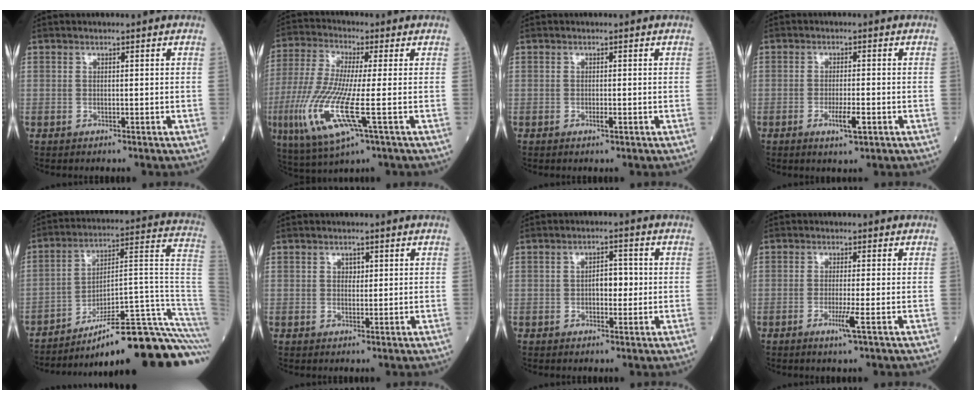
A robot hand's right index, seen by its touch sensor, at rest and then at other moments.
{"total": 14.1, "force": [-3.8, 1.7, 13.5], "torque": [-0.301, -0.028, -0.073]}
{"total": 0.9, "force": [-0.3, 0.1, 0.8], "torque": [-0.013, -0.001, -0.005]}
{"total": 3.7, "force": [-1.4, 0.5, 3.3], "torque": [-0.057, -0.003, -0.022]}
{"total": 23.1, "force": [-17.8, -0.3, 14.8], "torque": [-0.108, 0.040, -0.270]}
{"total": 1.4, "force": [0.5, 1.0, 0.8], "torque": [-0.009, -0.002, 0.006]}
{"total": 3.5, "force": [-0.1, 1.8, 3.0], "torque": [-0.044, 0.008, -0.001]}
{"total": 3.0, "force": [-1.2, -0.5, 2.7], "torque": [-0.054, -0.009, -0.023]}